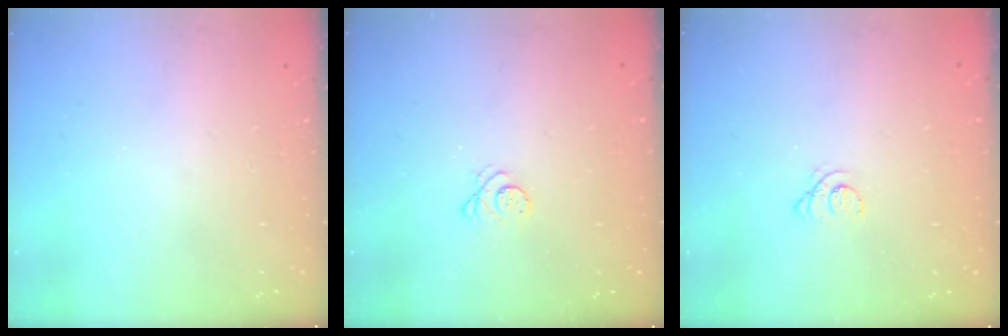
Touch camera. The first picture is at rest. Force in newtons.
{"total": 3.3, "press": 3.3, "slide": 0.4}
{"total": 1.1, "press": 1.1, "slide": 0.1}